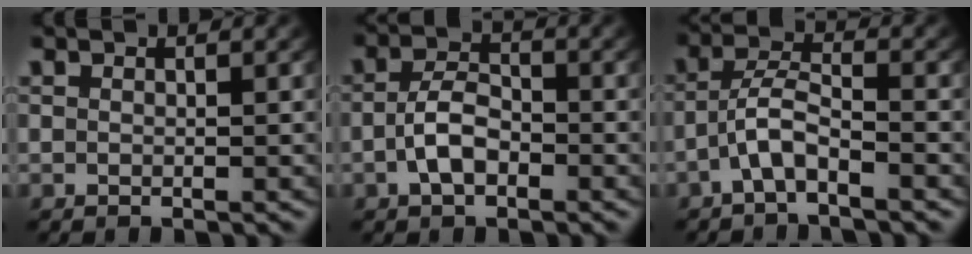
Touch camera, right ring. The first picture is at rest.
{"total": 3.5, "force": [-1.6, 1.8, 2.5], "torque": [-0.044, -0.005, -0.024]}
{"total": 3.5, "force": [-2.0, 1.6, 2.5], "torque": [-0.049, -0.005, -0.039]}